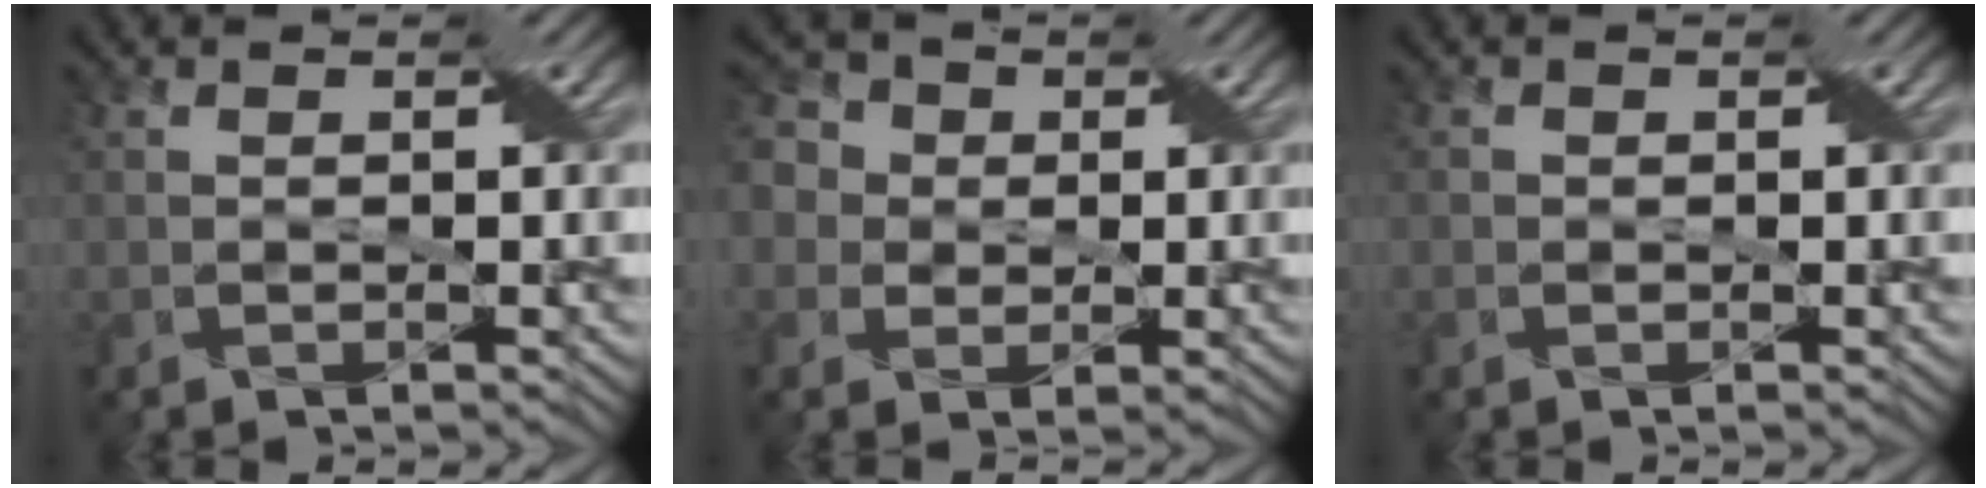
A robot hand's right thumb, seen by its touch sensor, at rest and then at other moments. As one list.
[{"total": 7.1, "force": [1.7, 6.1, 3.2], "torque": [-0.099, 0.032, 0.004]}, {"total": 0.7, "force": [-0.2, 0.7, 0.1], "torque": [-0.004, -0.003, -0.005]}]